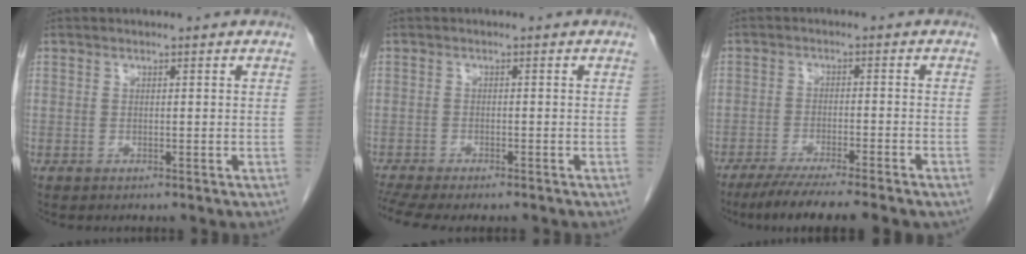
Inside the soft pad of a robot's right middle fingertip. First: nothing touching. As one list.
[{"total": 9.1, "force": [-7.7, 2.1, 4.4], "torque": [-0.081, -0.003, -0.116]}, {"total": 10.2, "force": [-8.2, 0.0, 6.0], "torque": [-0.078, -0.024, -0.125]}]